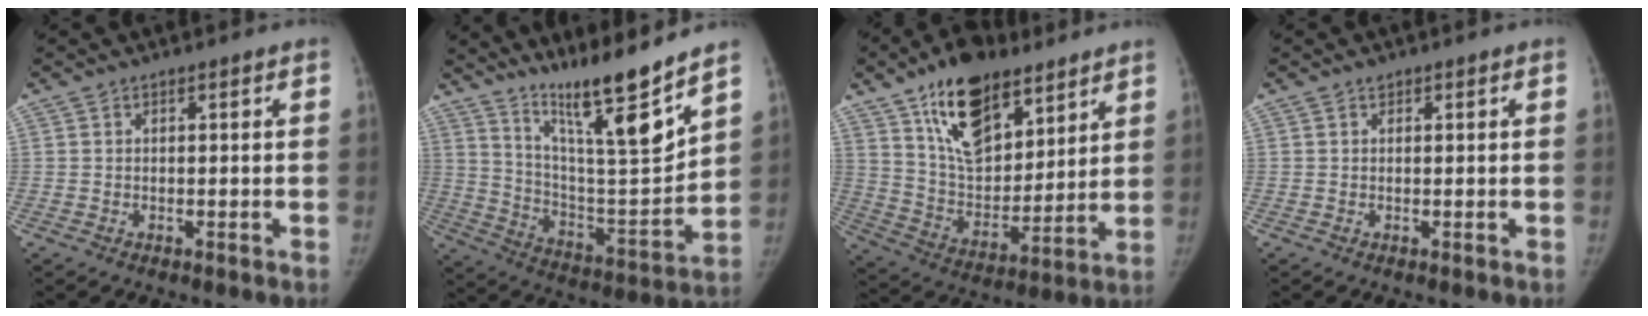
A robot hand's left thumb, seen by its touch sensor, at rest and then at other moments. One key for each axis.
{"total": 18.0, "fx": 13.7, "fy": 0.9, "fz": 11.6, "tx": -0.159, "ty": -0.098, "tz": 0.245}
{"total": 20.2, "fx": 12.0, "fy": 10.7, "fz": 12.3, "tx": -0.162, "ty": -0.055, "tz": 0.214}
{"total": 0.6, "fx": 0.5, "fy": 0.3, "fz": 0.1, "tx": 0.000, "ty": -0.002, "tz": 0.008}